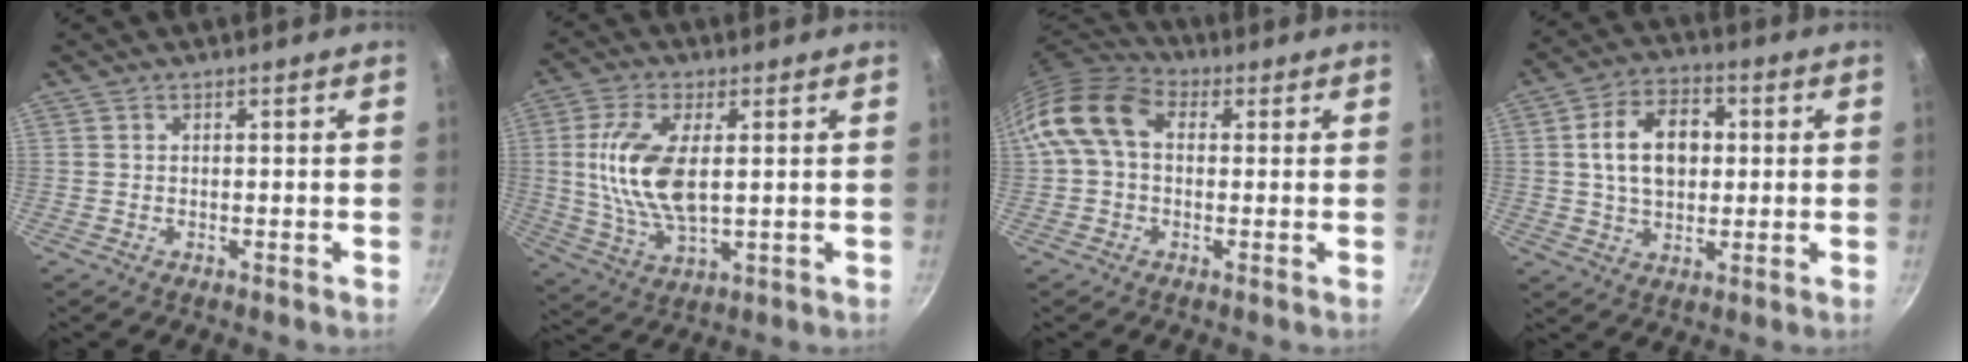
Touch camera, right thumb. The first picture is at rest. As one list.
[{"total": 13.5, "force": [1.8, 6.3, 11.8], "torque": [-0.233, -0.005, 0.037]}, {"total": 12.1, "force": [1.9, 8.5, 8.4], "torque": [-0.146, 0.027, 0.013]}, {"total": 12.1, "force": [1.6, 8.3, 8.7], "torque": [-0.120, 0.013, 0.022]}]